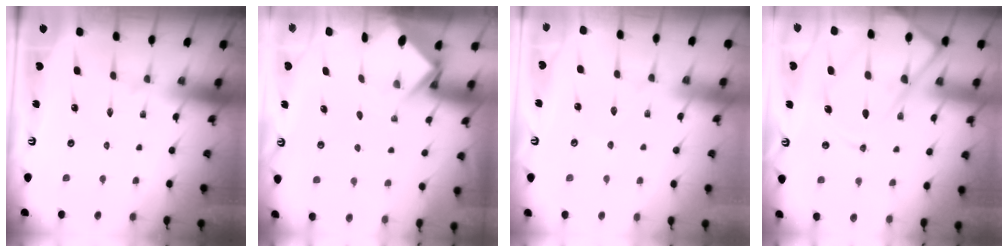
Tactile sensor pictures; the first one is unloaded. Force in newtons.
{"total": 3.5, "press": 3.5, "slide": 0.3}
{"total": 2.4, "press": 2.4, "slide": 0.5}
{"total": 16.4, "press": 16.4, "slide": 1.6}